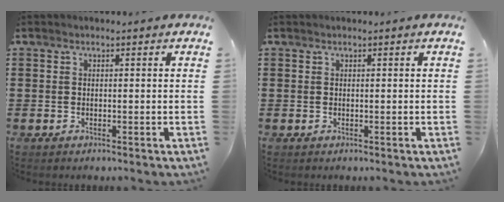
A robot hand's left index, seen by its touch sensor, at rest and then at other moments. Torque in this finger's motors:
{"motor_torque": [0.71, 0.72, -0.01, 0.01]}